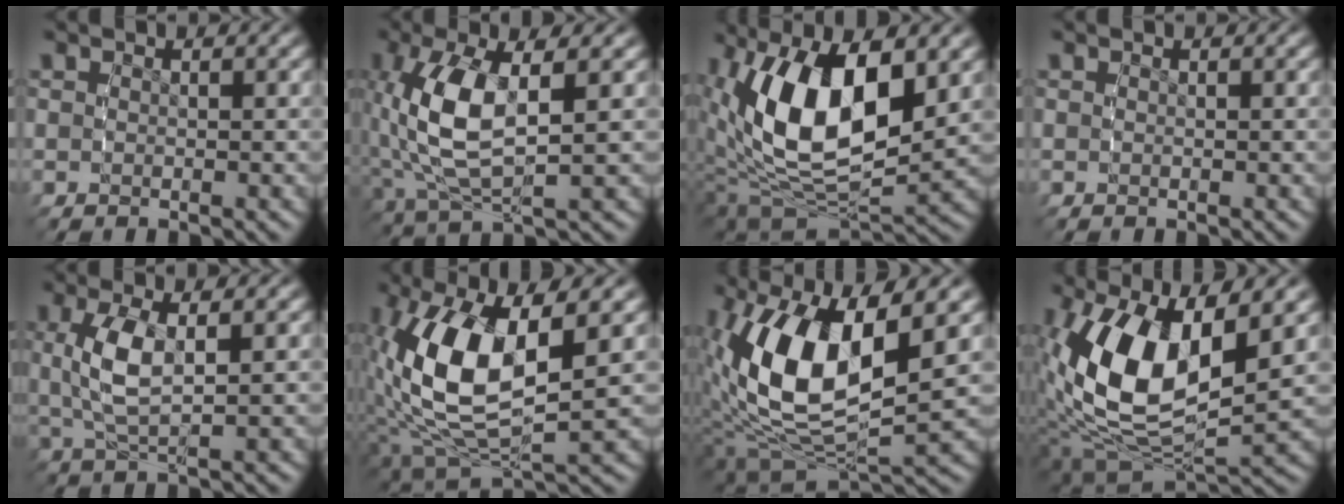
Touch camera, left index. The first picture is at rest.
{"total": 6.9, "force": [0.8, 2.9, 6.2], "torque": [-0.154, -0.012, 0.032]}
{"total": 12.7, "force": [1.2, 7.1, 10.4], "torque": [-0.216, -0.035, 0.047]}
{"total": 0.0}
{"total": 4.2, "force": [1.1, 1.4, 3.8], "torque": [-0.098, -0.005, 0.030]}
{"total": 11.7, "force": [0.6, 6.2, 9.9], "torque": [-0.220, -0.033, 0.042]}
{"total": 12.9, "force": [0.7, 7.4, 10.6], "torque": [-0.224, -0.035, 0.038]}
{"total": 11.6, "force": [0.4, 6.7, 9.5], "torque": [-0.213, -0.041, 0.036]}